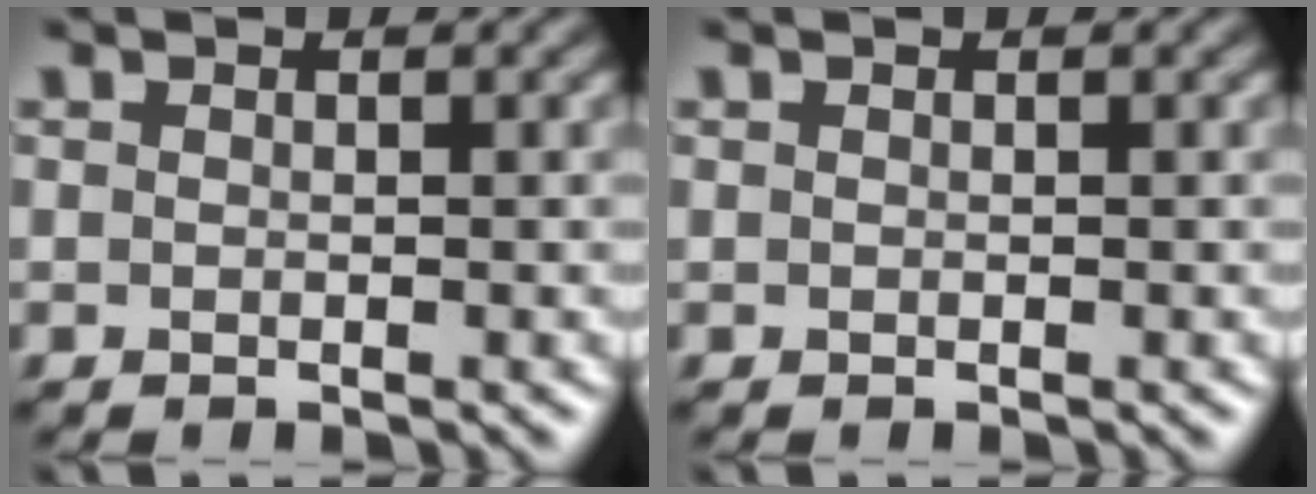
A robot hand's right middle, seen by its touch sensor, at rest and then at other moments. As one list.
[{"total": 0.0}]